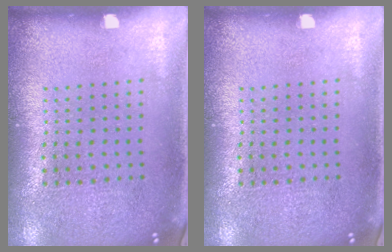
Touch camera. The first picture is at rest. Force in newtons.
{"total": 0.0}